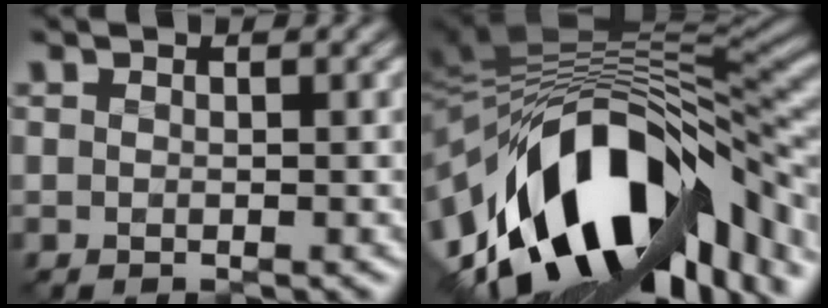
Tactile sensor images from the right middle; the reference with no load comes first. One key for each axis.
{"total": 16.8, "fx": -5.3, "fy": 9.0, "fz": 13.2, "tx": -0.235, "ty": -0.012, "tz": -0.083}